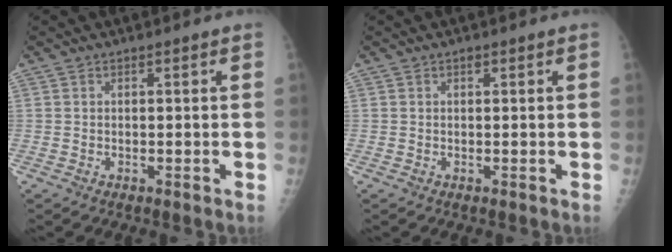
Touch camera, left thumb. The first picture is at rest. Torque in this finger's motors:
{"motor_torque": [0.58, -0.22, 0.56, 0.03, 0.00]}